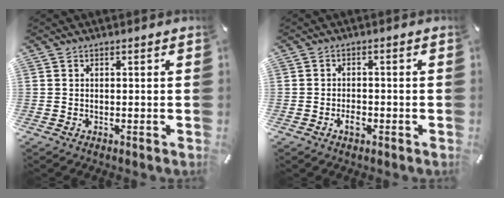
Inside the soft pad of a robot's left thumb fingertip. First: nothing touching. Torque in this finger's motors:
{"motor_torque": [0.31, 0.24, 0.35, 0.23, 0.03]}